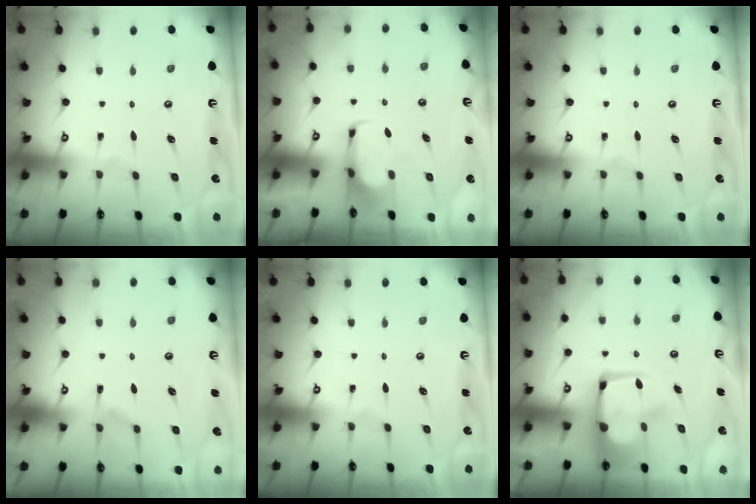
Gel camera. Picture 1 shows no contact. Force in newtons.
{"total": 1.9, "press": 1.9, "slide": 0.2}
{"total": 0.0}
{"total": 2.4, "press": 2.2, "slide": 1.1}
{"total": 0.0}
{"total": 12.8, "press": 12.8, "slide": 1.0}